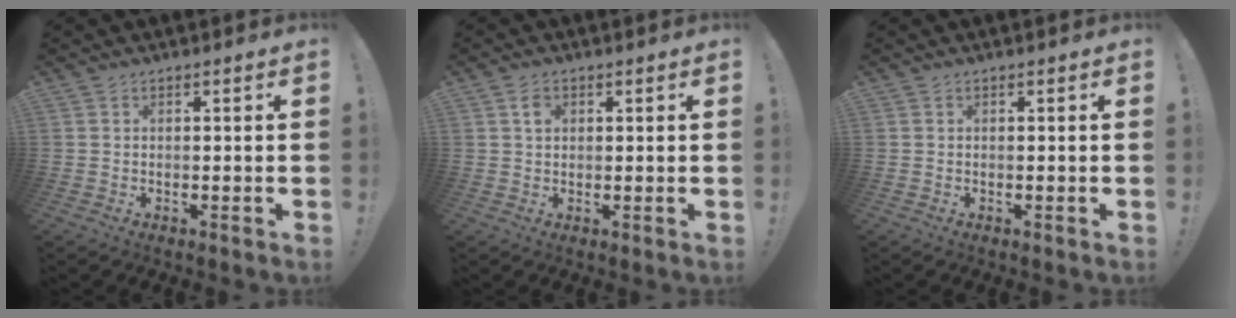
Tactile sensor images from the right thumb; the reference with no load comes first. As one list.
[{"total": 2.5, "force": [1.1, 1.7, 1.5], "torque": [-0.012, -0.003, 0.014]}, {"total": 0.0}]